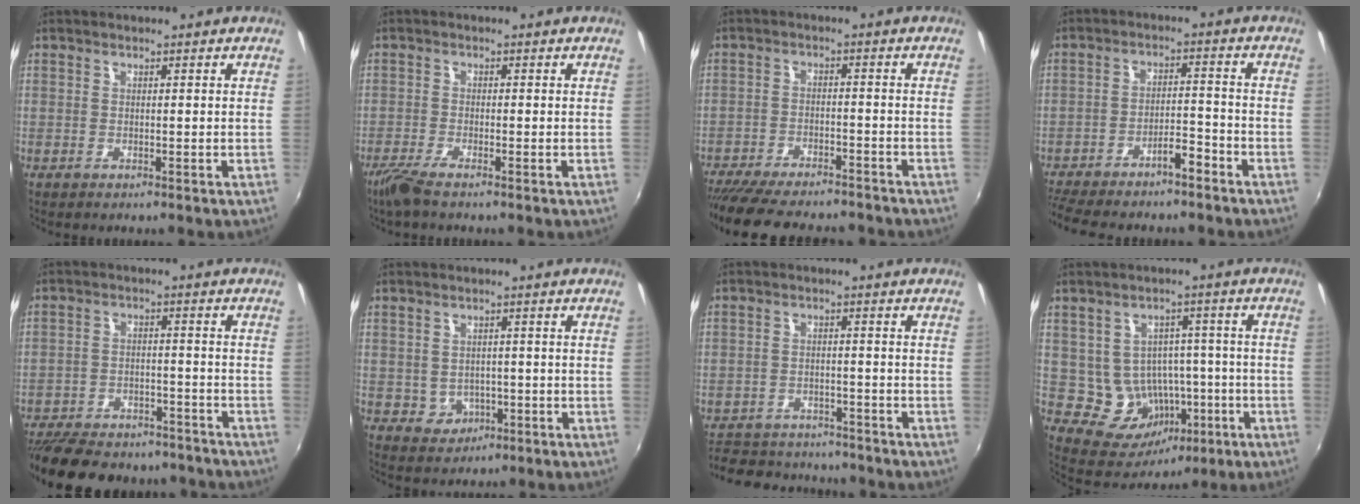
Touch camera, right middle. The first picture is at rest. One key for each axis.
{"total": 4.0, "fx": -3.0, "fy": 0.1, "fz": 2.6, "tx": -0.068, "ty": -0.012, "tz": -0.063}
{"total": 17.8, "fx": -15.4, "fy": 4.1, "fz": 7.9, "tx": -0.163, "ty": -0.031, "tz": -0.229}
{"total": 8.8, "fx": -7.6, "fy": 1.5, "fz": 4.1, "tx": -0.089, "ty": 0.012, "tz": -0.127}
{"total": 21.4, "fx": -18.0, "fy": 7.6, "fz": 8.7, "tx": -0.193, "ty": -0.008, "tz": -0.246}
{"total": 4.1, "fx": -0.9, "fy": 3.8, "fz": 1.1, "tx": -0.029, "ty": 0.008, "tz": 0.000}
{"total": 13.6, "fx": -11.6, "fy": 5.6, "fz": 4.2, "tx": -0.115, "ty": 0.013, "tz": -0.168}
{"total": 10.9, "fx": -2.6, "fy": 9.7, "fz": 4.3, "tx": -0.079, "ty": 0.024, "tz": -0.008}